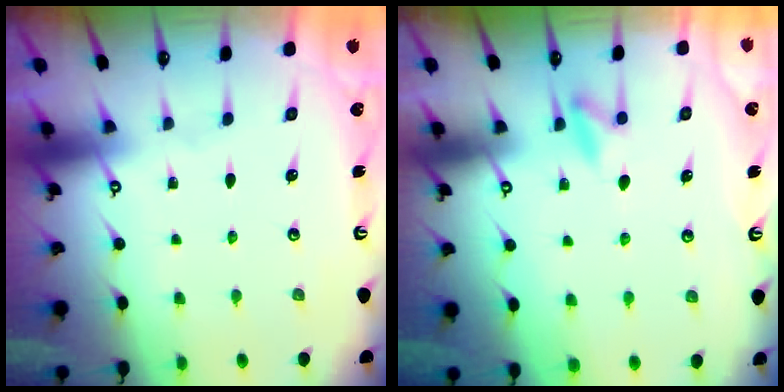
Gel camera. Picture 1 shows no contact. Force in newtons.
{"total": 5.8, "press": 5.7, "slide": 1.3}